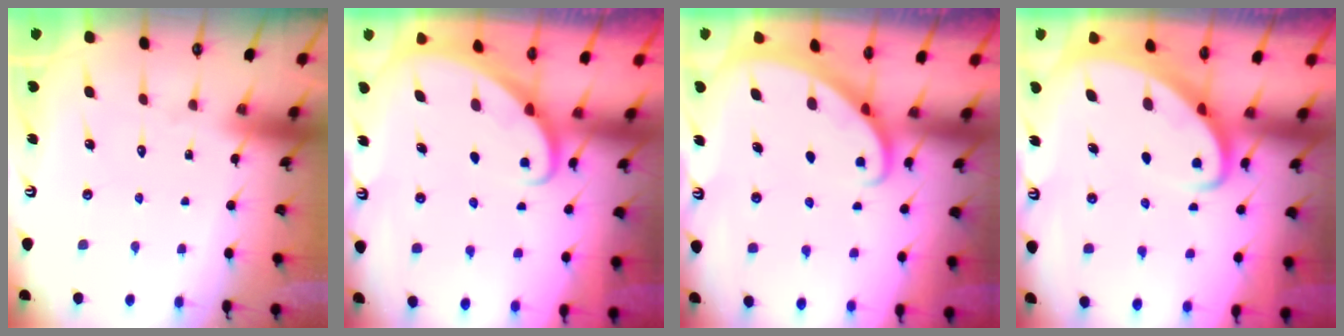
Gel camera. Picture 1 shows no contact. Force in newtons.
{"total": 2.1, "press": 2.1, "slide": 0.2}
{"total": 1.6, "press": 1.6, "slide": 0.1}
{"total": 3.7, "press": 3.7, "slide": 0.4}